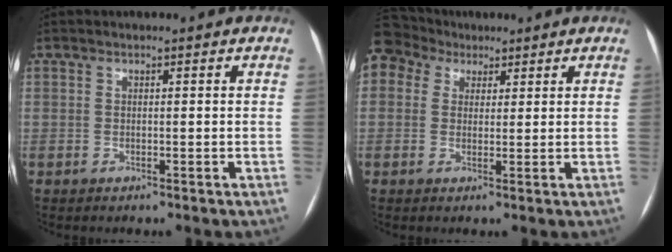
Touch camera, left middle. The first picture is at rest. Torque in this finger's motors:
{"motor_torque": [1.11, -1.05, 1.06, 0.21]}